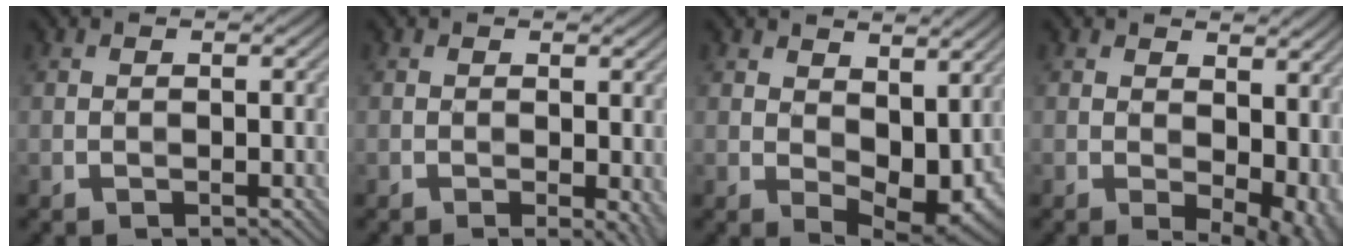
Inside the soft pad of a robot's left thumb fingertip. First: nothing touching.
{"total": 2.3, "force": [-0.3, 0.6, 2.2], "torque": [-0.030, -0.004, -0.006]}
{"total": 9.1, "force": [2.6, 5.3, 6.9], "torque": [-0.120, -0.016, 0.053]}
{"total": 10.4, "force": [0.6, 6.3, 8.3], "torque": [-0.095, -0.019, 0.038]}